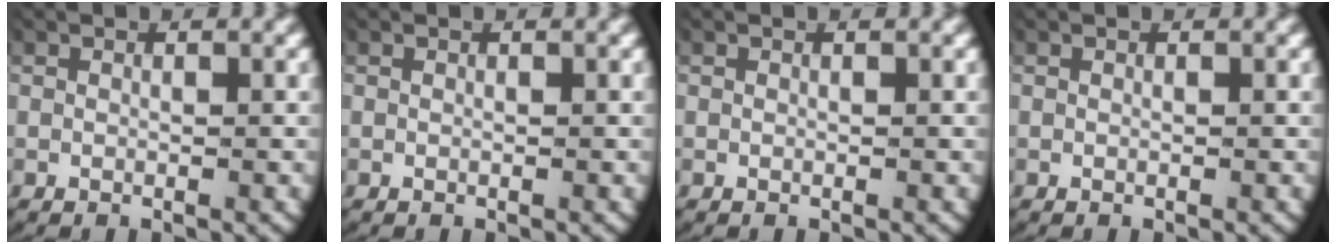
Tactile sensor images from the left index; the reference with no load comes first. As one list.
[{"total": 0.0}, {"total": 0.0}, {"total": 0.0}]